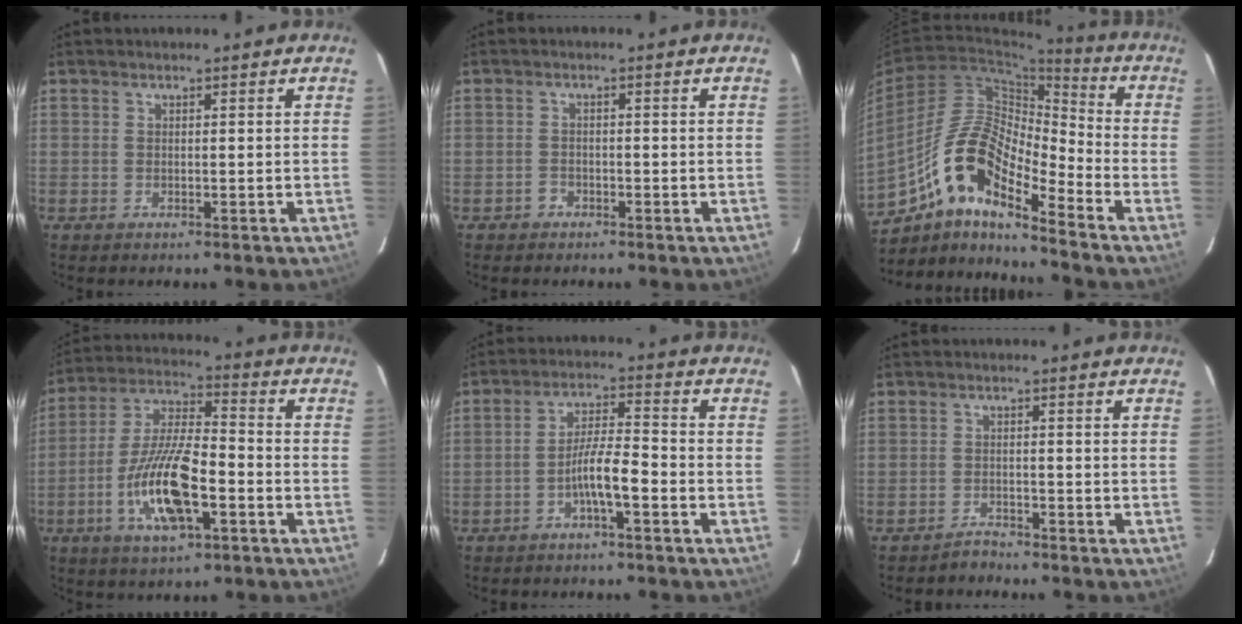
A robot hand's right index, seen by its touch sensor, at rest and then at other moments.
{"total": 1.3, "force": [-0.9, 0.9, 0.2], "torque": [-0.006, 0.003, -0.017]}
{"total": 13.8, "force": [-9.2, 3.2, 9.7], "torque": [-0.184, 0.025, -0.165]}
{"total": 14.3, "force": [-4.8, 3.9, 12.9], "torque": [-0.260, 0.000, -0.085]}
{"total": 6.3, "force": [-2.7, 0.8, 5.6], "torque": [-0.106, 0.014, -0.047]}
{"total": 1.7, "force": [-1.6, 0.2, -0.4], "torque": [0.011, -0.004, -0.028]}